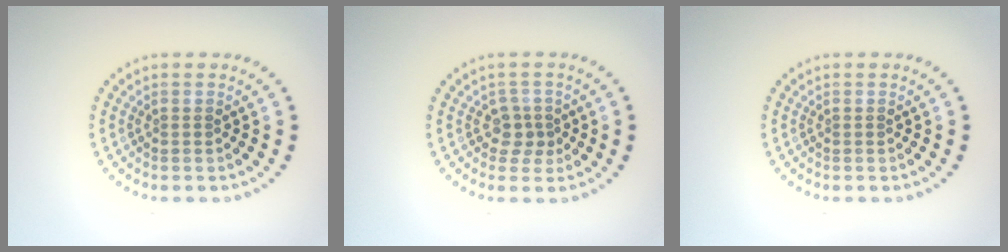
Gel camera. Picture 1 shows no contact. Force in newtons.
{"total": 1.9, "press": 1.6, "slide": 1.1}
{"total": 0.0}